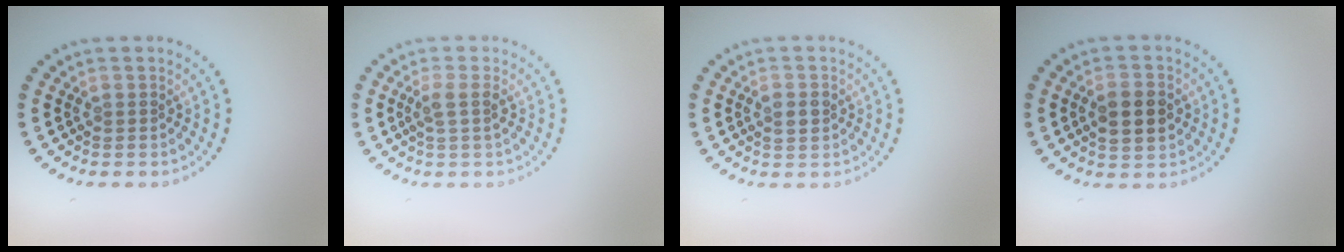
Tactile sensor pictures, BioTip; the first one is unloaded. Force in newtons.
{"total": 1.4, "press": 1.2, "slide": 0.8}
{"total": 1.6, "press": 1.6, "slide": 0.1}
{"total": 3.7, "press": 3.7, "slide": 0.1}